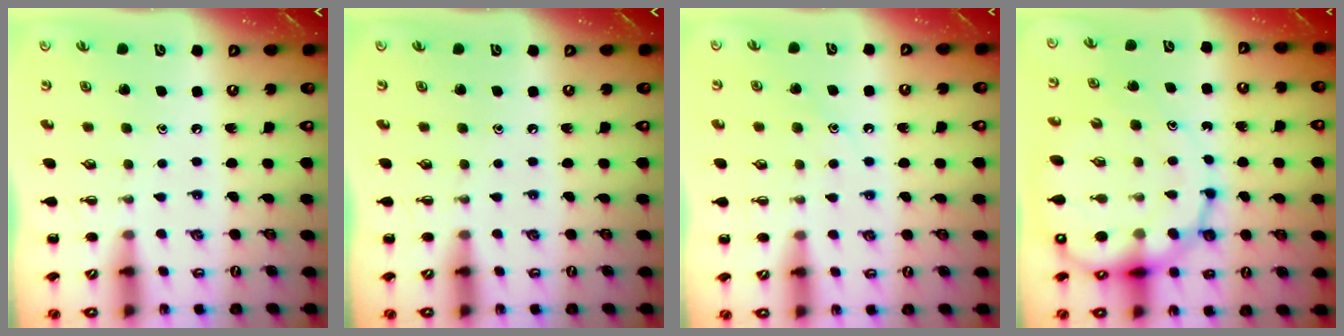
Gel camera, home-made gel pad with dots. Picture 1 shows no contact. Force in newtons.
{"total": 0.0}
{"total": 7.7, "press": 7.6, "slide": 1.2}
{"total": 17.9, "press": 17.4, "slide": 4.4}